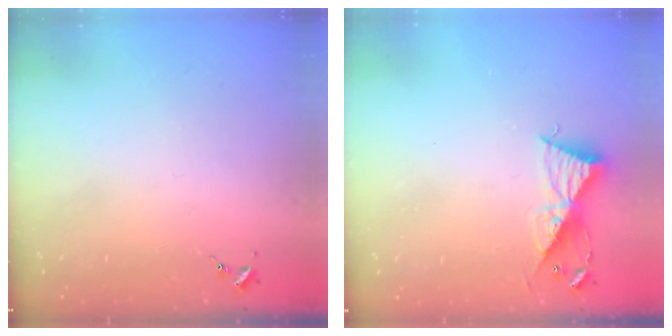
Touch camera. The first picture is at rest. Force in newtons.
{"total": 9.3, "press": 9.3, "slide": 0.7}